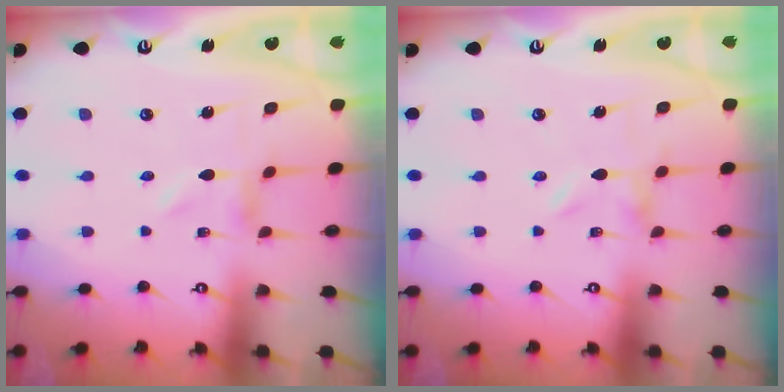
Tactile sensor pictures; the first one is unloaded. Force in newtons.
{"total": 0.0}